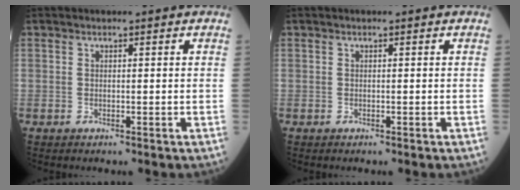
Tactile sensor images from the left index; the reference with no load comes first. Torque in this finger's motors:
{"motor_torque": [0.00, 0.00, 0.01, 0.00]}